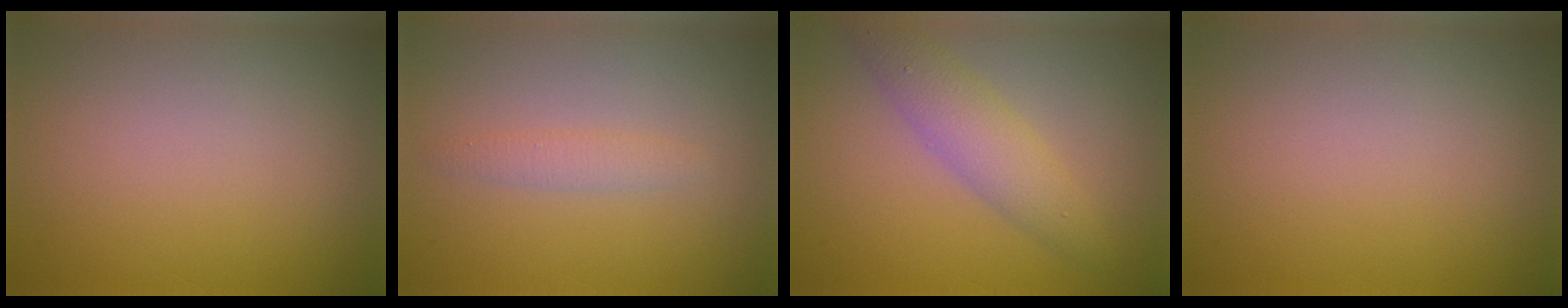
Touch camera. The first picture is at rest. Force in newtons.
{"total": 1.3, "press": 1.3, "slide": 0.0}
{"total": 3.5, "press": 3.5, "slide": 0.1}
{"total": 0.0}